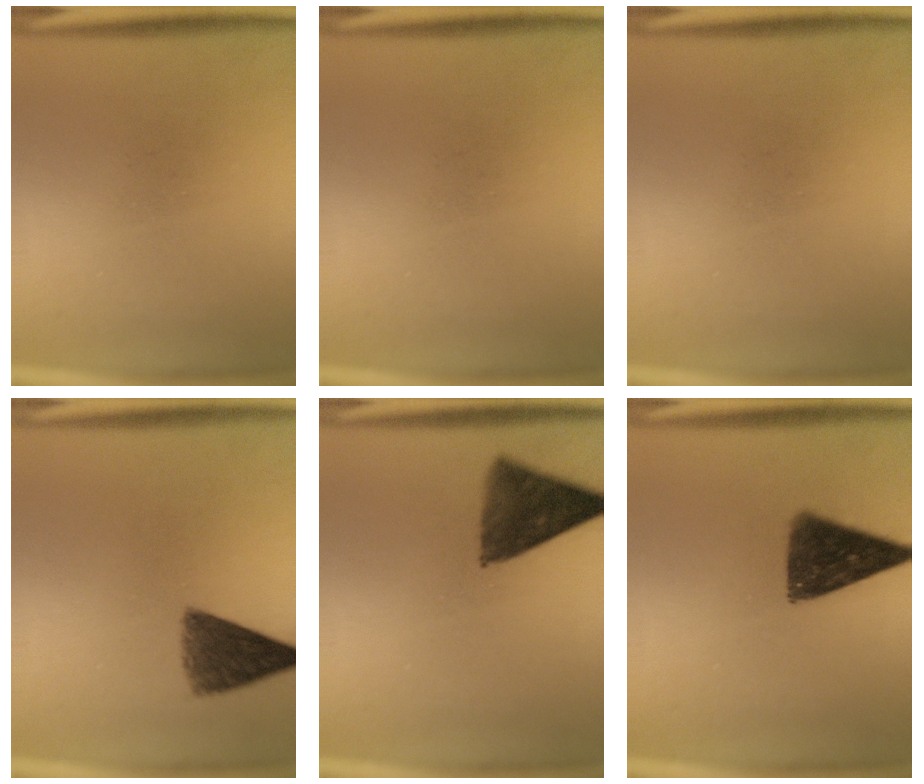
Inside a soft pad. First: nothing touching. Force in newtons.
{"total": 0.0}
{"total": 0.0}
{"total": 7.8}
{"total": 9.8}
{"total": 11.3}